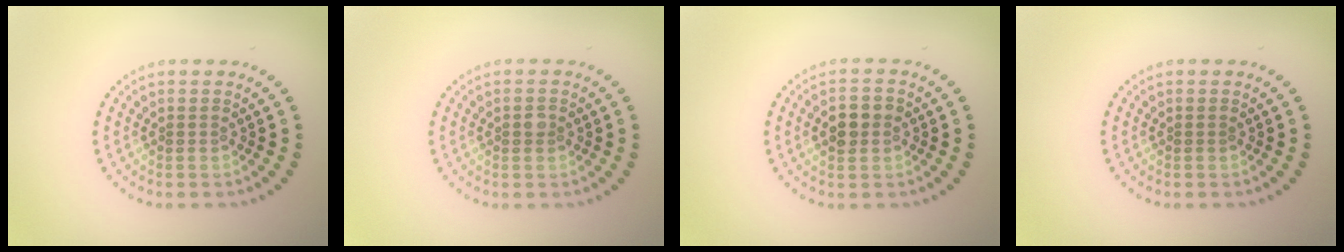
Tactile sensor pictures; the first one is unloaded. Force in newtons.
{"total": 1.0, "press": 1.0, "slide": 0.0}
{"total": 2.5, "press": 2.5, "slide": 0.2}
{"total": 0.0}